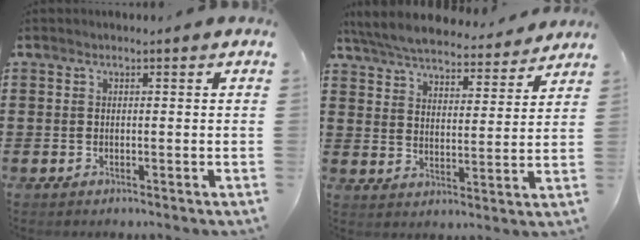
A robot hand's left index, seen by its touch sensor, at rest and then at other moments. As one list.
[{"total": 6.5, "force": [6.3, 0.2, 1.4], "torque": [-0.055, -0.041, 0.111]}]